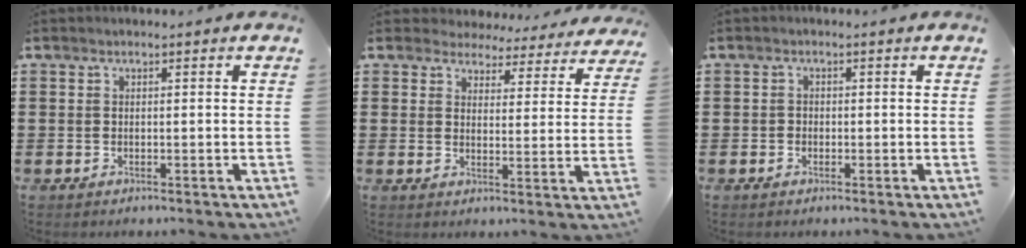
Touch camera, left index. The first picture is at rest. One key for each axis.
{"total": 3.8, "fx": 3.7, "fy": 0.8, "fz": 0.1, "tx": -0.017, "ty": -0.026, "tz": 0.062}
{"total": 0.9, "fx": -0.7, "fy": 0.6, "fz": 0.2, "tx": -0.006, "ty": 0.000, "tz": -0.015}